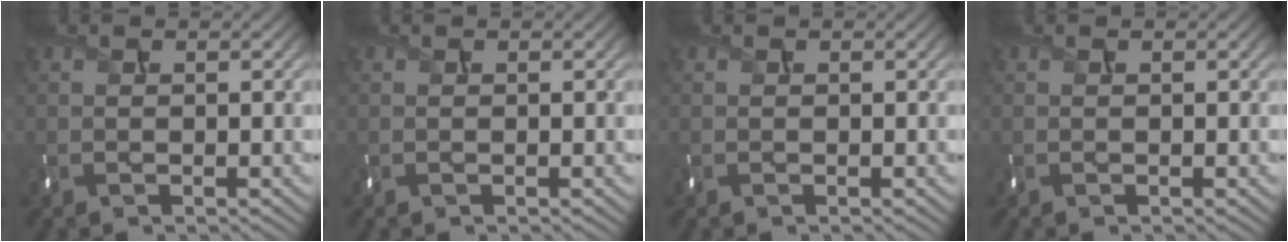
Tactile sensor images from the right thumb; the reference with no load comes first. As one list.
[{"total": 0.0}, {"total": 0.0}, {"total": 0.0}]